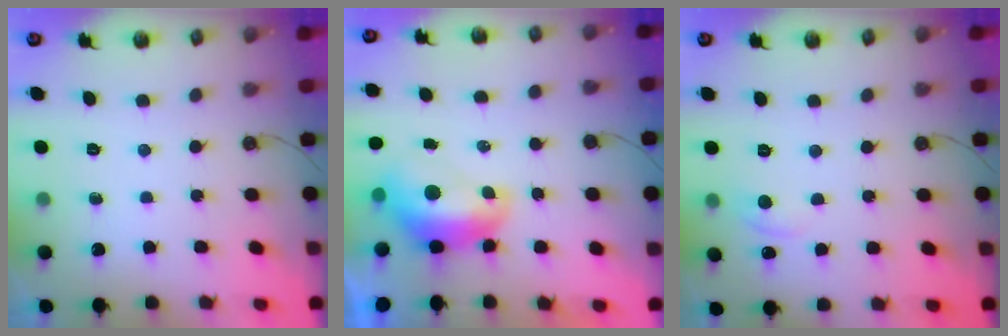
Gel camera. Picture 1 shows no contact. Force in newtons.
{"total": 2.8, "press": 2.7, "slide": 0.9}
{"total": 1.1, "press": 1.1, "slide": 0.2}